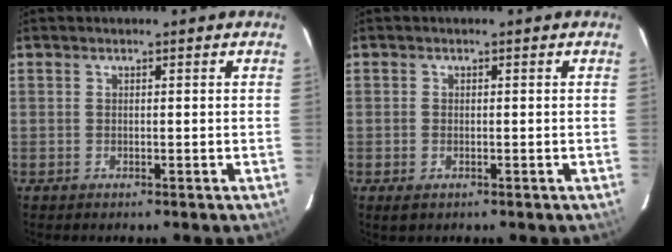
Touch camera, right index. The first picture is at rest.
{"total": 1.7, "force": [-0.8, 1.1, 1.0], "torque": [-0.017, -0.004, -0.014]}